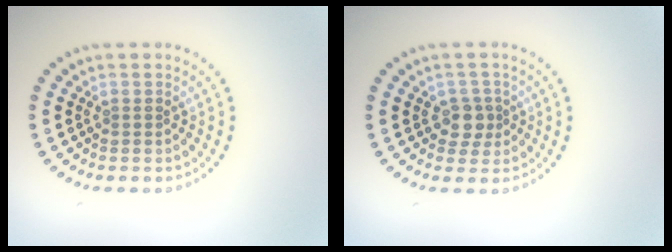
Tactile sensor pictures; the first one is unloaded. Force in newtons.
{"total": 2.1, "press": 1.9, "slide": 1.0}